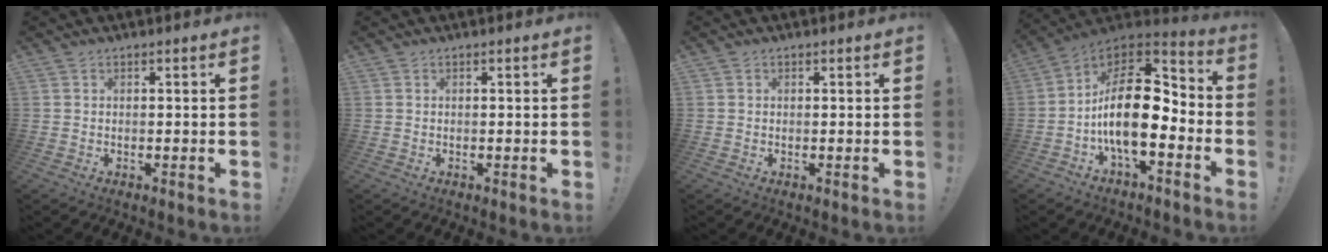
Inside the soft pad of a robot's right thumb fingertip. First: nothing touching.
{"total": 0.0}
{"total": 0.0}
{"total": 19.7, "force": [-2.2, 9.8, 16.9], "torque": [-0.304, 0.013, -0.034]}